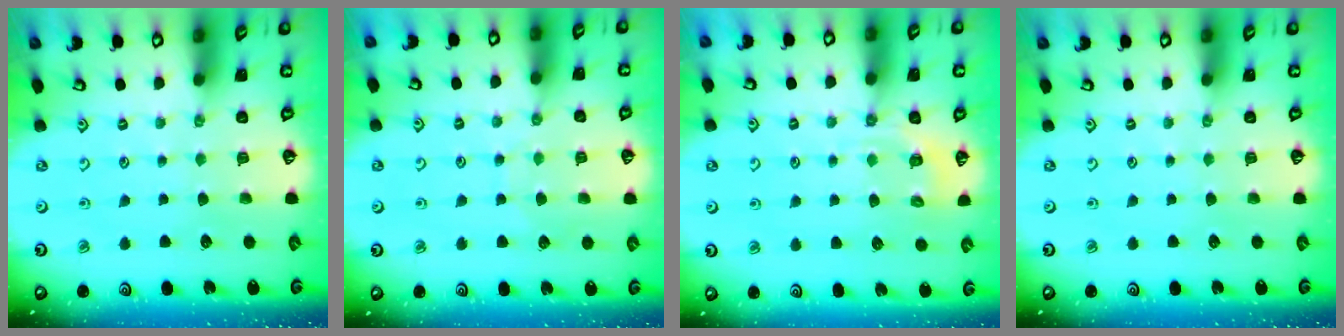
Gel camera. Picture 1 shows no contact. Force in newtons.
{"total": 4.9, "press": 4.9, "slide": 0.5}
{"total": 5.4, "press": 5.2, "slide": 1.2}
{"total": 0.0}